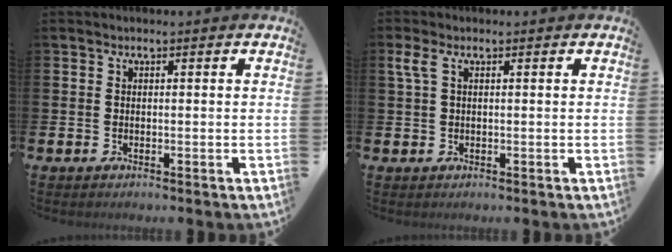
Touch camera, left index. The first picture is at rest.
{"total": 2.3, "force": [0.8, 0.9, 2.0], "torque": [-0.050, 0.010, 0.014]}